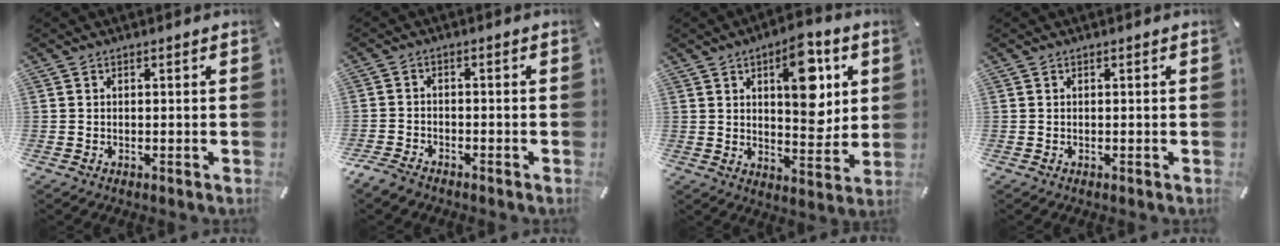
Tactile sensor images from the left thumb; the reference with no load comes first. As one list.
[{"total": 3.1, "force": [-2.8, 1.2, 0.7], "torque": [-0.031, 0.013, -0.061]}, {"total": 14.1, "force": [5.6, 7.0, 10.8], "torque": [-0.131, -0.026, 0.090]}, {"total": 0.0}]